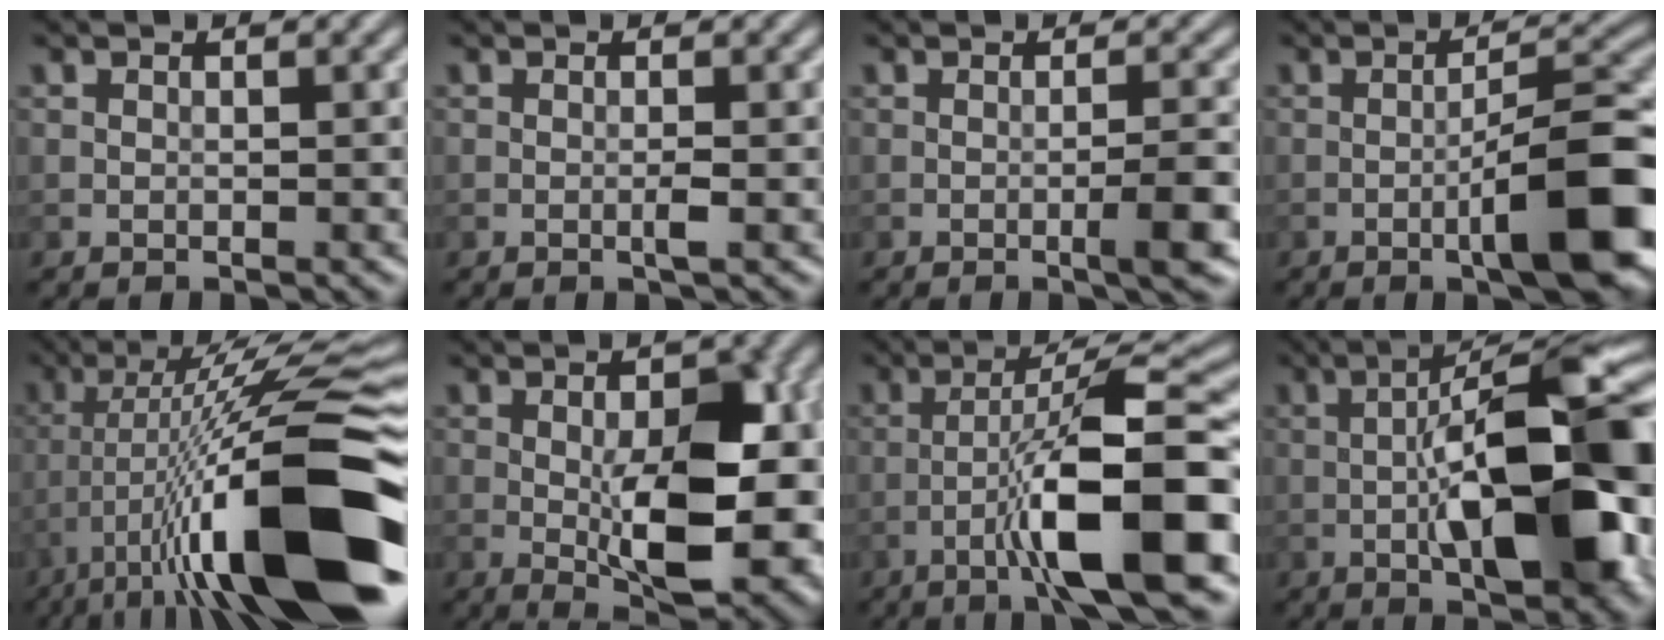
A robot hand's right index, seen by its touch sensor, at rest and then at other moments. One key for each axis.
{"total": 0.9, "fx": -0.1, "fy": 0.0, "fz": 0.9, "tx": -0.017, "ty": -0.001, "tz": -0.004}
{"total": 3.0, "fx": -0.8, "fy": 0.5, "fz": 2.9, "tx": -0.039, "ty": 0.005, "tz": -0.017}
{"total": 8.8, "fx": -2.9, "fy": 1.8, "fz": 8.1, "tx": -0.112, "ty": 0.011, "tz": -0.048}
{"total": 16.3, "fx": -5.1, "fy": 3.1, "fz": 15.2, "tx": -0.237, "ty": 0.023, "tz": -0.080}
{"total": 8.7, "fx": -0.8, "fy": 3.2, "fz": 8.0, "tx": -0.123, "ty": -0.005, "tz": -0.008}
{"total": 11.4, "fx": -4.1, "fy": 2.1, "fz": 10.4, "tx": -0.166, "ty": 0.018, "tz": -0.067}
{"total": 14.4, "fx": -1.9, "fy": 4.8, "fz": 13.5, "tx": -0.180, "ty": 0.019, "tz": -0.038}